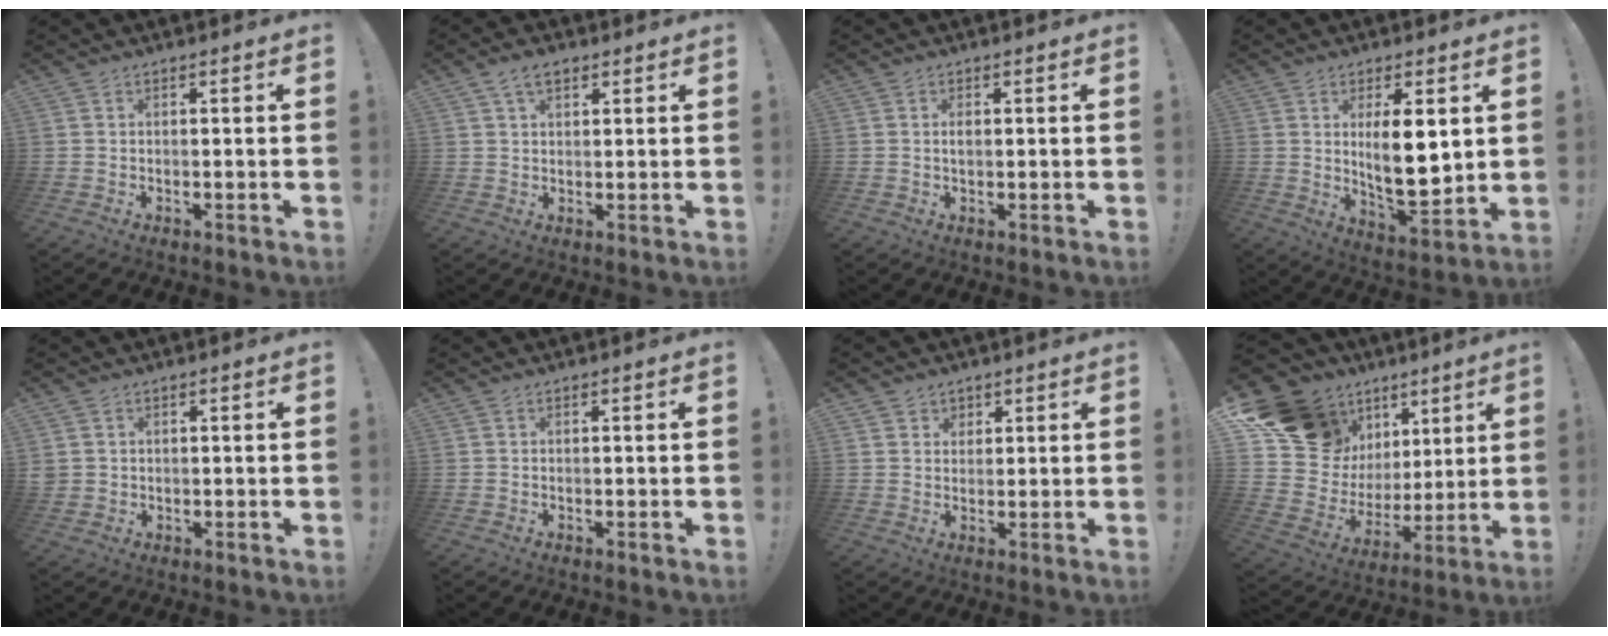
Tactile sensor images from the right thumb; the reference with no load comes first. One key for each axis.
{"total": 5.0, "fx": 2.7, "fy": 2.9, "fz": 3.1, "tx": -0.055, "ty": -0.001, "tz": 0.051}
{"total": 1.1, "fx": -0.1, "fy": 0.6, "fz": 0.9, "tx": -0.018, "ty": 0.003, "tz": -0.004}
{"total": 12.2, "fx": 2.8, "fy": 4.5, "fz": 11.0, "tx": -0.188, "ty": -0.026, "tz": 0.043}
{"total": 1.9, "fx": 0.7, "fy": 1.7, "fz": 0.6, "tx": -0.006, "ty": -0.002, "tz": 0.014}
{"total": 0.0}
{"total": 3.4, "fx": 2.1, "fy": 2.6, "fz": 0.3, "tx": 0.004, "ty": -0.013, "tz": 0.036}
{"total": 19.5, "fx": 11.6, "fy": 13.5, "fz": 7.9, "tx": -0.125, "ty": -0.079, "tz": 0.247}